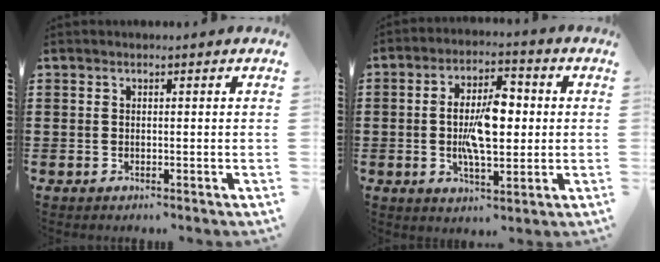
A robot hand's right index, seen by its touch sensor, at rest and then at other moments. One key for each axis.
{"total": 9.2, "fx": 0.0, "fy": 4.0, "fz": 8.3, "tx": -0.150, "ty": 0.002, "tz": -0.008}